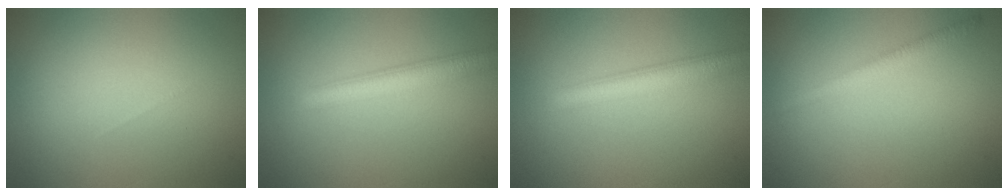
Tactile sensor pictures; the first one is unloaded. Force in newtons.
{"total": 3.6, "press": 3.6, "slide": 0.0}
{"total": 3.6, "press": 3.6, "slide": 0.0}
{"total": 1.8, "press": 1.8, "slide": 0.1}